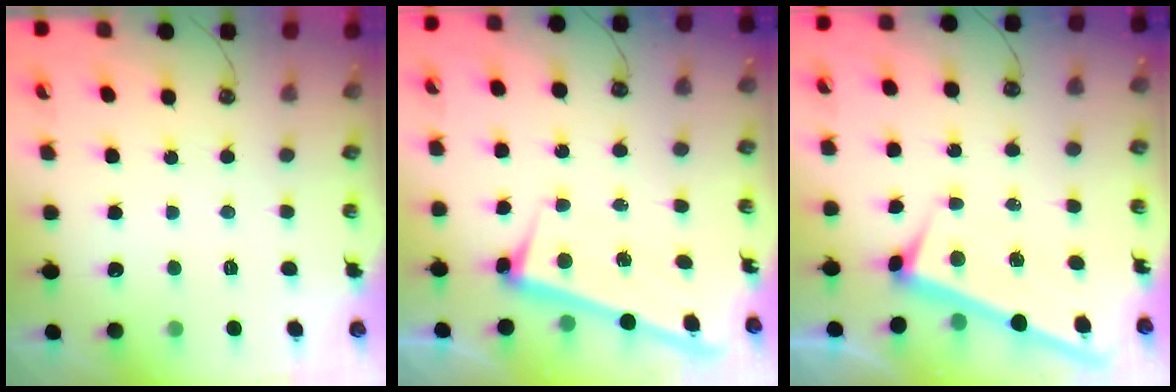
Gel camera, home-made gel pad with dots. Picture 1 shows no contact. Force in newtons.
{"total": 2.8, "press": 2.7, "slide": 0.4}
{"total": 3.0, "press": 3.0, "slide": 0.0}